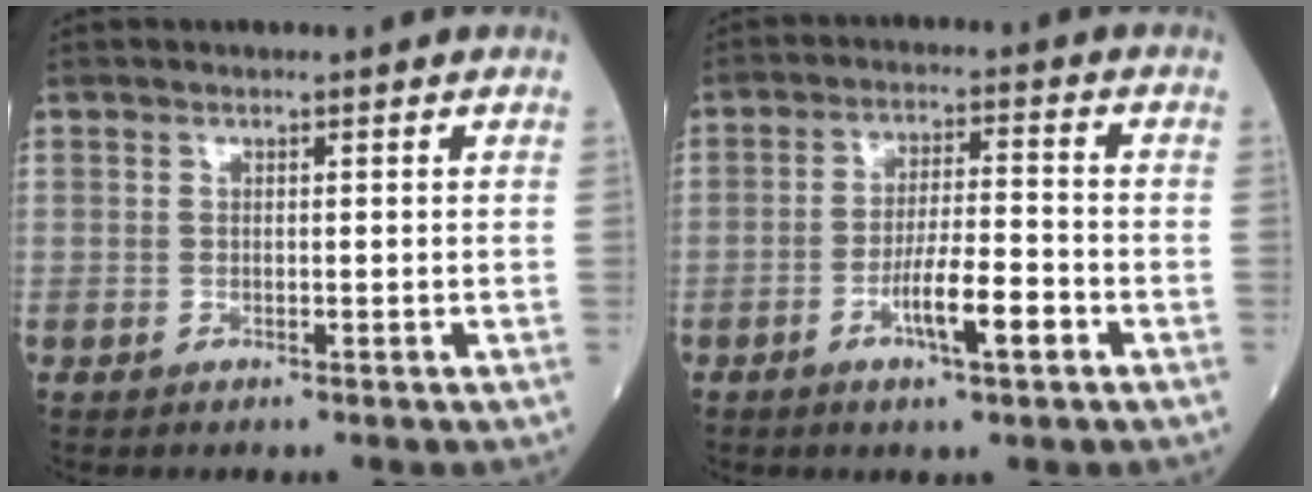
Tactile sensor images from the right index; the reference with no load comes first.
{"total": 7.2, "force": [-3.2, 0.9, 6.3], "torque": [-0.116, 0.001, -0.055]}